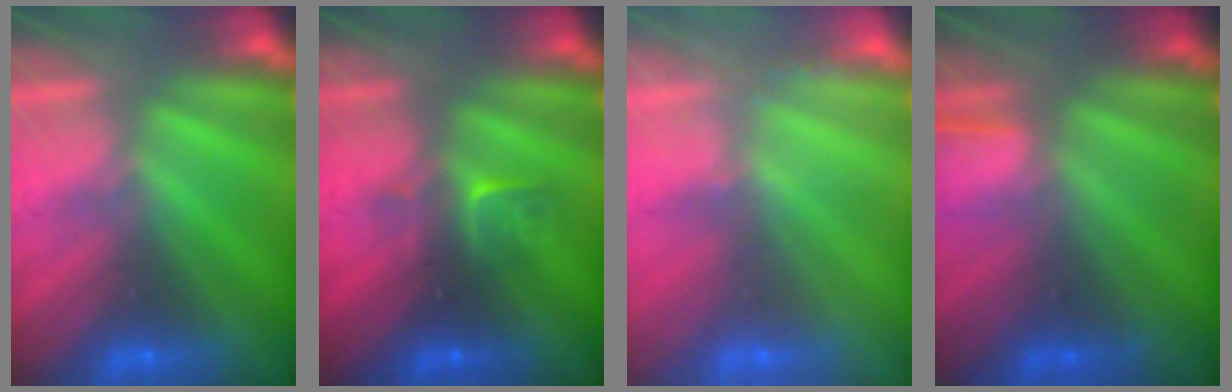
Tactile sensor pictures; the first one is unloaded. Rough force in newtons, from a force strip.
{"total": 2.8}
{"total": 2.4}
{"total": 1.3}